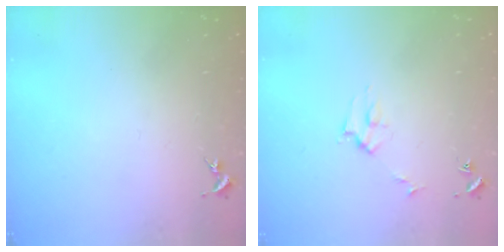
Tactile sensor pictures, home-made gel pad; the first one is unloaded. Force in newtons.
{"total": 2.7, "press": 2.7, "slide": 0.3}